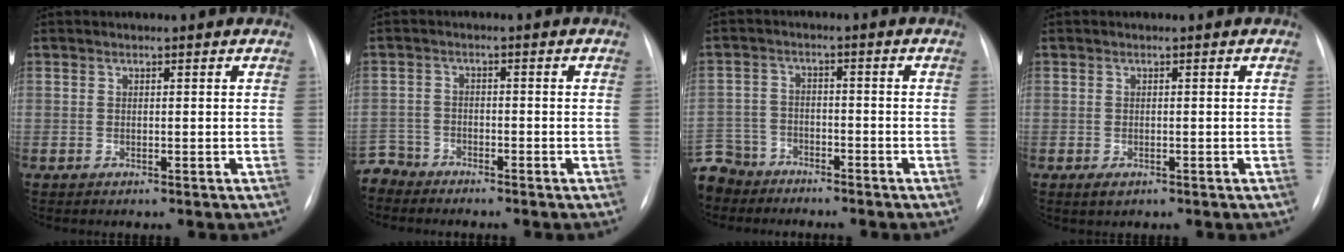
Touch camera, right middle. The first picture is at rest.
{"total": 4.6, "force": [-4.3, 1.3, -0.8], "torque": [0.021, -0.006, -0.086]}
{"total": 10.6, "force": [-8.6, 6.0, 1.6], "torque": [-0.066, 0.004, -0.157]}
{"total": 1.4, "force": [-0.7, 0.8, 0.9], "torque": [-0.014, 0.000, -0.003]}